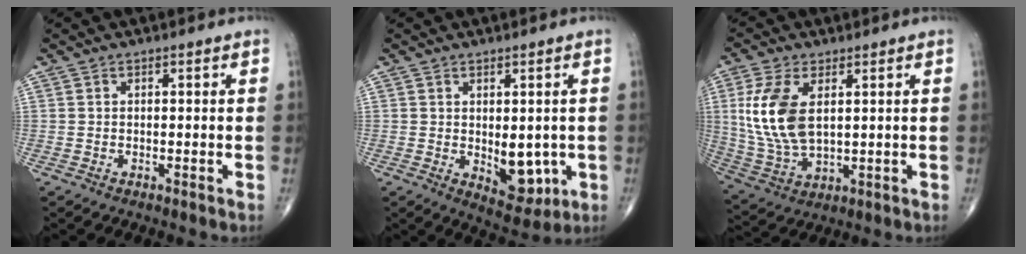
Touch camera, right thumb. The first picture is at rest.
{"total": 7.5, "force": [-0.8, 4.2, 6.1], "torque": [-0.053, -0.016, 0.005]}
{"total": 12.9, "force": [2.8, 6.8, 10.6], "torque": [-0.227, -0.012, 0.065]}